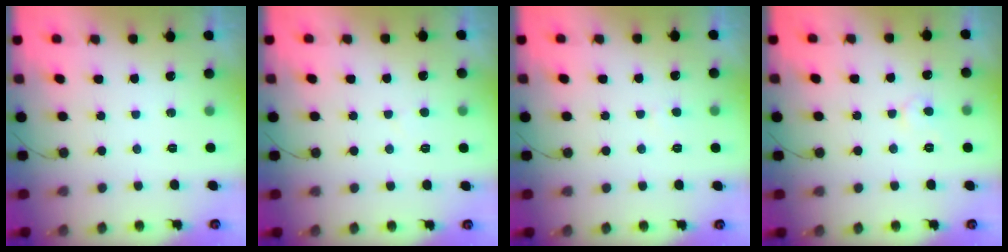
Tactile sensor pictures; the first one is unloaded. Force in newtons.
{"total": 3.0, "press": 3.0, "slide": 0.3}
{"total": 2.1, "press": 2.1, "slide": 0.1}
{"total": 4.5, "press": 4.5, "slide": 0.5}